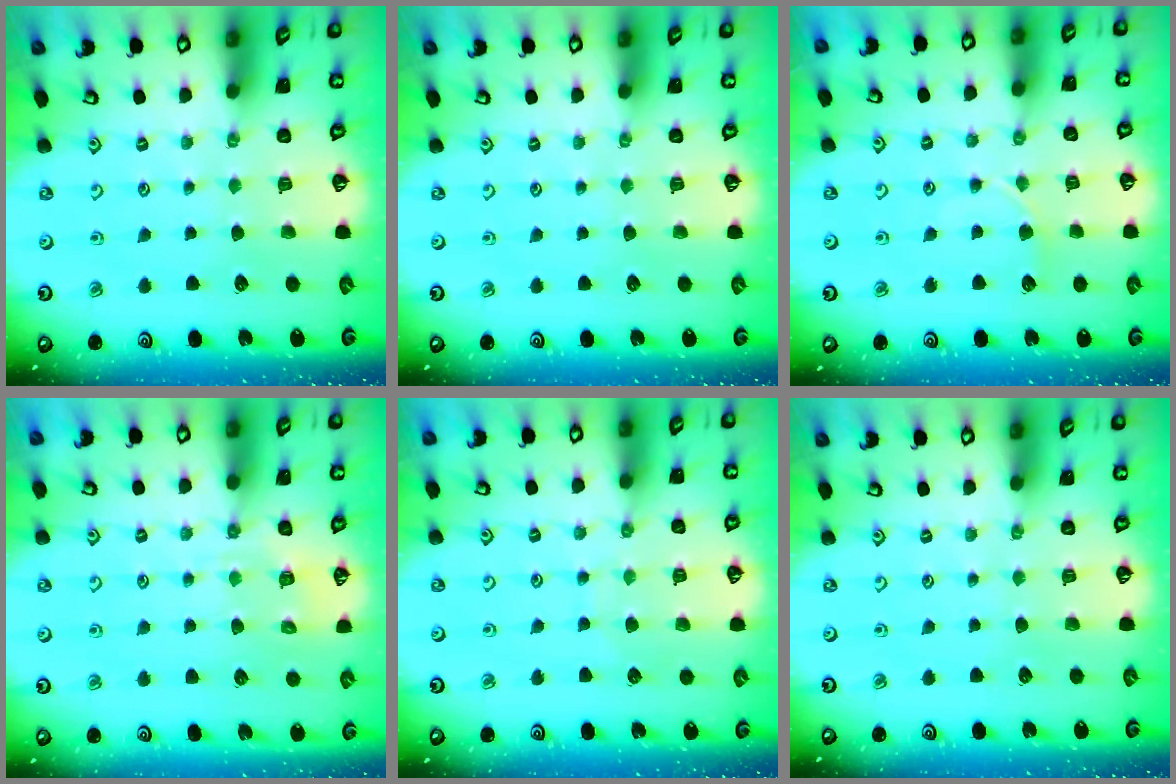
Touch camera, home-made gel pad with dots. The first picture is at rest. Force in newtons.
{"total": 0.0}
{"total": 3.5, "press": 3.5, "slide": 0.5}
{"total": 5.9, "press": 5.8, "slide": 1.0}
{"total": 4.9, "press": 4.8, "slide": 0.4}
{"total": 0.0}